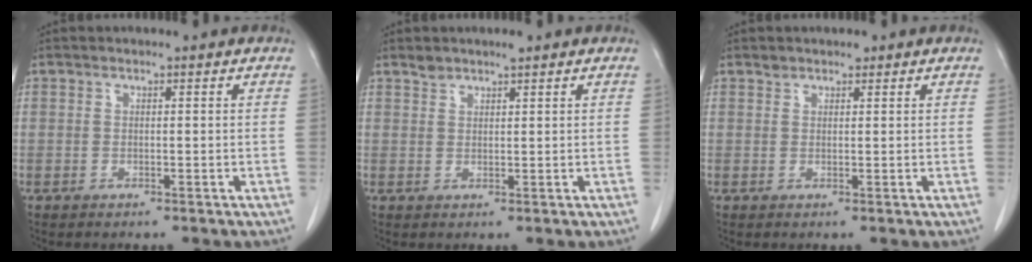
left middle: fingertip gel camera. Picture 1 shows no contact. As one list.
[{"total": 1.7, "force": [1.5, 0.4, 0.7], "torque": [-0.015, 0.006, 0.028]}, {"total": 1.1, "force": [0.9, 0.6, 0.1], "torque": [0.001, 0.001, 0.012]}]